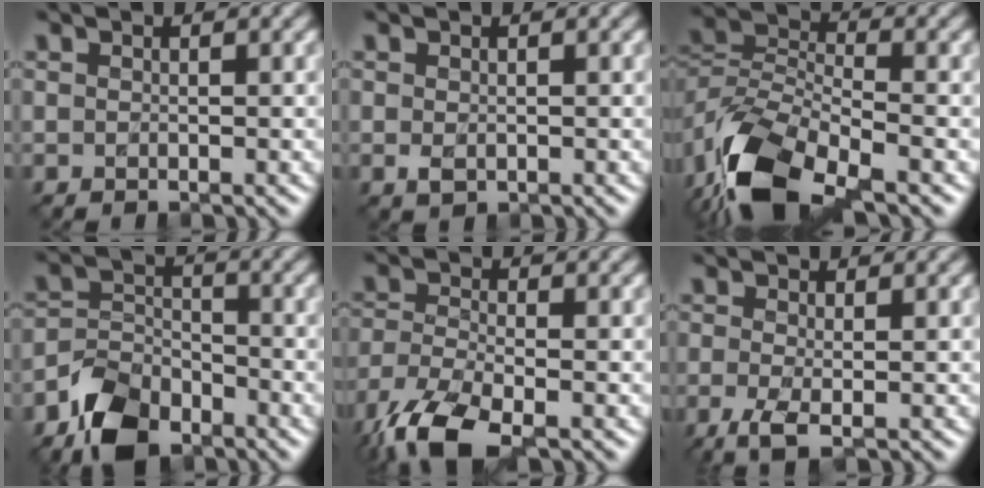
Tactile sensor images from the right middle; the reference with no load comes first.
{"total": 1.0, "force": [-0.2, 0.7, 0.7], "torque": [-0.016, -0.005, -0.002]}
{"total": 10.6, "force": [-6.5, 4.8, 6.8], "torque": [-0.133, -0.014, -0.129]}
{"total": 6.9, "force": [-4.8, 3.9, 3.0], "torque": [-0.058, -0.005, -0.100]}
{"total": 8.8, "force": [-5.7, 3.4, 5.7], "torque": [-0.135, -0.029, -0.117]}
{"total": 3.0, "force": [-1.2, 0.9, 2.6], "torque": [-0.059, -0.008, -0.027]}